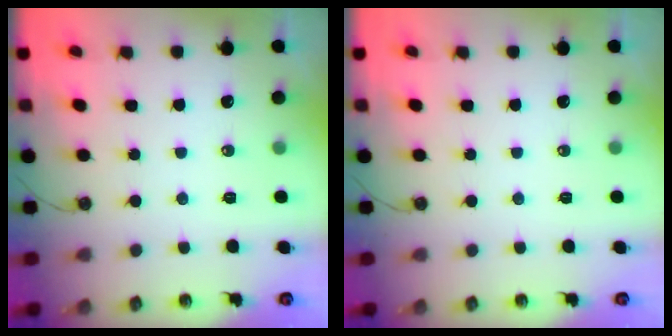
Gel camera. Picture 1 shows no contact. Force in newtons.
{"total": 0.0}